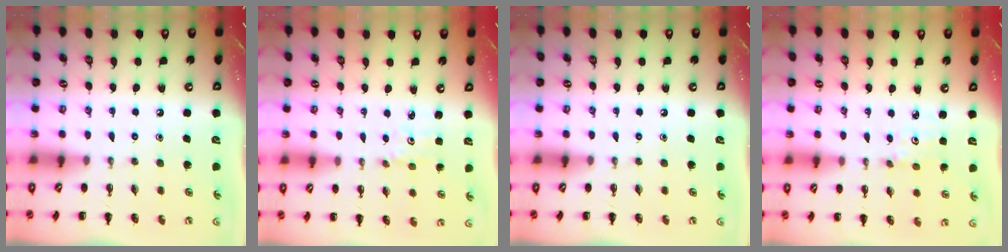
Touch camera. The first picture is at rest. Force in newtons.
{"total": 1.1, "press": 1.0, "slide": 0.3}
{"total": 0.0}
{"total": 1.8, "press": 1.7, "slide": 0.6}